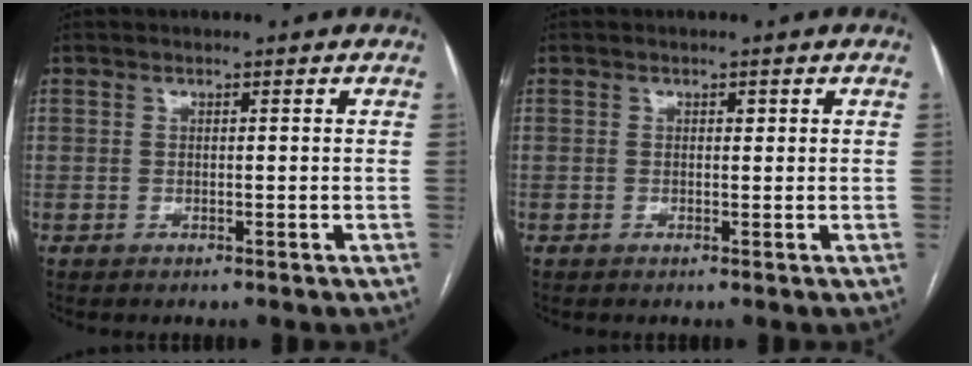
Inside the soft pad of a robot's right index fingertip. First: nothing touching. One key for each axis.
{"total": 0.6, "fx": 0.3, "fy": 0.4, "fz": 0.4, "tx": -0.005, "ty": 0.001, "tz": 0.002}